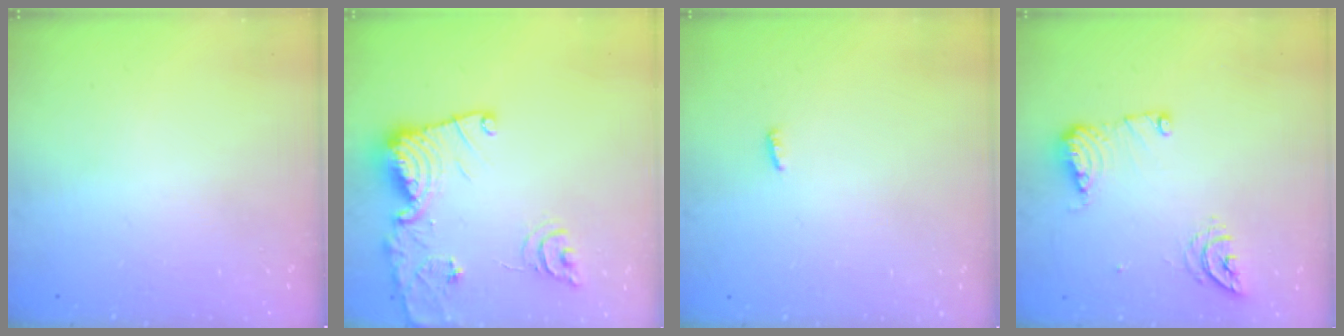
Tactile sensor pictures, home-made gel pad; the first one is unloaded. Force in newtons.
{"total": 18.1, "press": 18.0, "slide": 2.0}
{"total": 3.0, "press": 2.9, "slide": 0.8}
{"total": 10.0, "press": 10.0, "slide": 0.8}